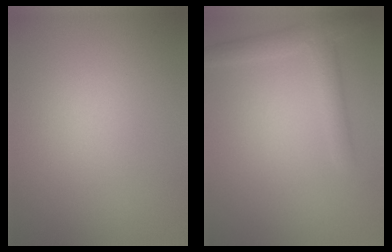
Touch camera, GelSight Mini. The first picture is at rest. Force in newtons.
{"total": 2.8, "press": 2.8, "slide": 0.2}